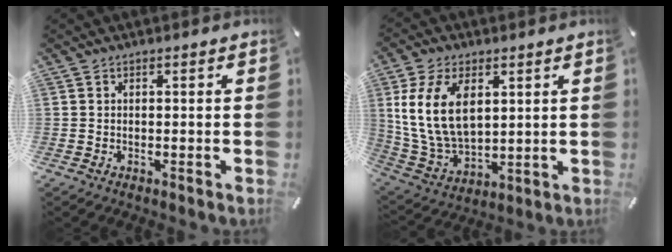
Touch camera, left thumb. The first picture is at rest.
{"total": 14.2, "force": [4.3, 9.2, 9.9], "torque": [-0.227, -0.008, 0.076]}